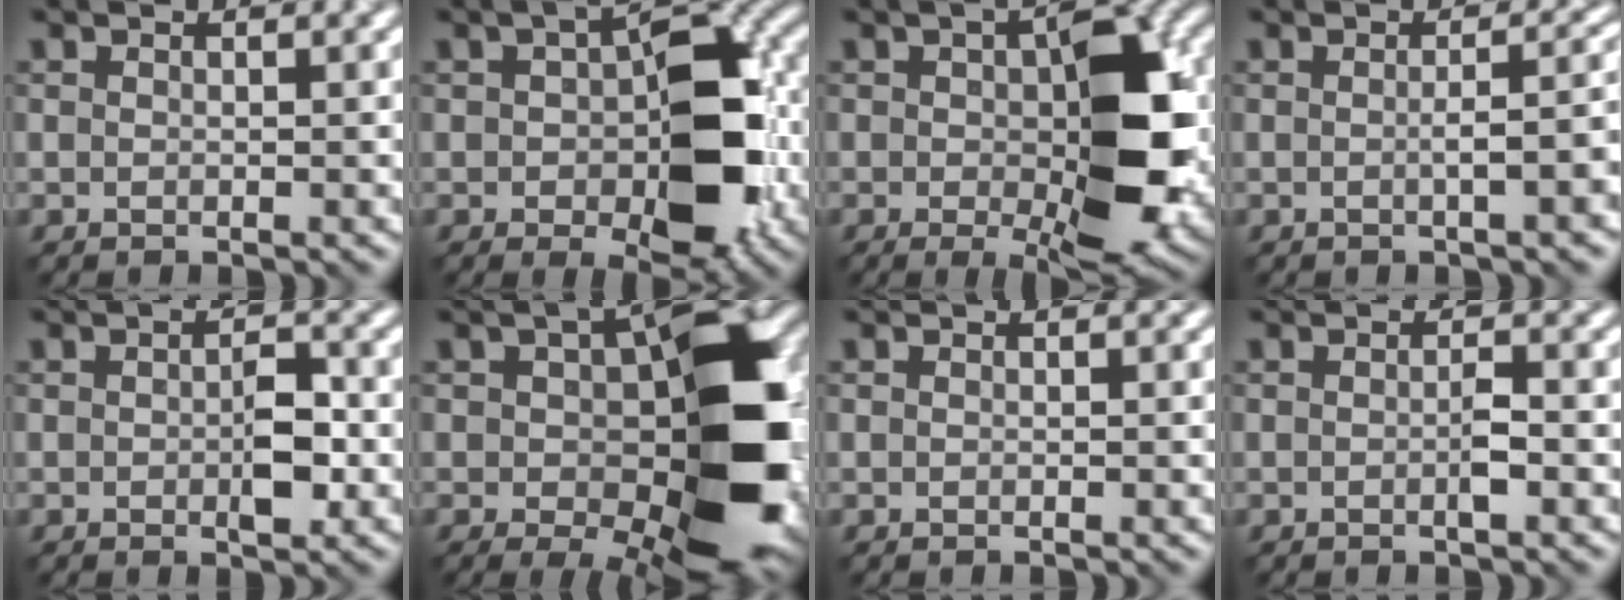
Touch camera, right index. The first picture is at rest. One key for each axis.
{"total": 10.0, "fx": -1.0, "fy": 5.3, "fz": 8.4, "tx": -0.115, "ty": 0.001, "tz": -0.011}
{"total": 10.0, "fx": -0.7, "fy": 4.4, "fz": 9.0, "tx": -0.135, "ty": -0.003, "tz": -0.003}
{"total": 4.1, "fx": -0.6, "fy": 1.4, "fz": 3.8, "tx": -0.035, "ty": 0.006, "tz": -0.004}
{"total": 2.8, "fx": -0.5, "fy": 1.2, "fz": 2.5, "tx": -0.042, "ty": -0.004, "tz": -0.008}
{"total": 13.8, "fx": -0.7, "fy": 6.8, "fz": 12.0, "tx": -0.156, "ty": -0.003, "tz": -0.010}
{"total": 0.0}
{"total": 1.2, "fx": -0.5, "fy": 0.2, "fz": 1.1, "tx": -0.020, "ty": -0.001, "tz": -0.008}